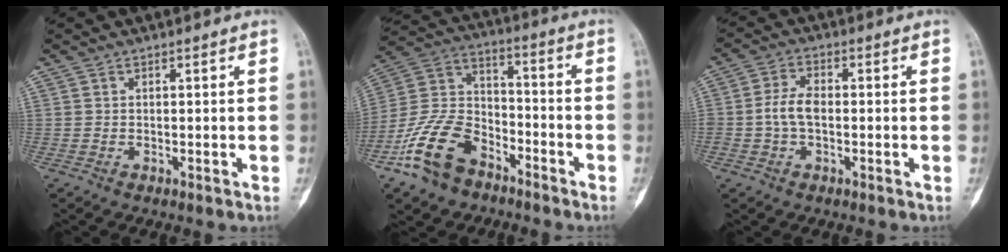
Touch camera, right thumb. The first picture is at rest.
{"total": 15.5, "force": [-9.1, 9.4, 8.3], "torque": [-0.151, 0.069, -0.177]}
{"total": 5.0, "force": [-0.6, 3.0, 4.0], "torque": [-0.084, 0.015, -0.017]}